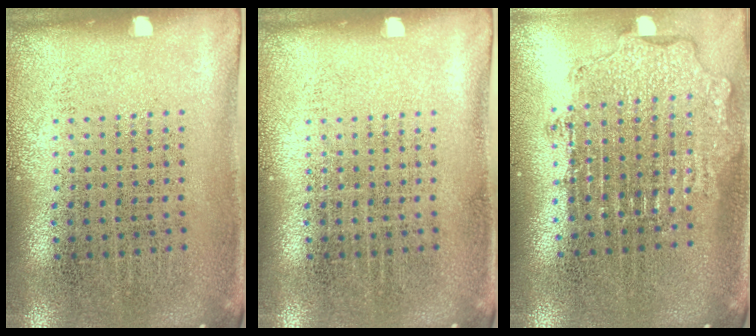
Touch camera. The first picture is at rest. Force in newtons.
{"total": 0.0}
{"total": 1.9, "press": 1.5, "slide": 1.2}